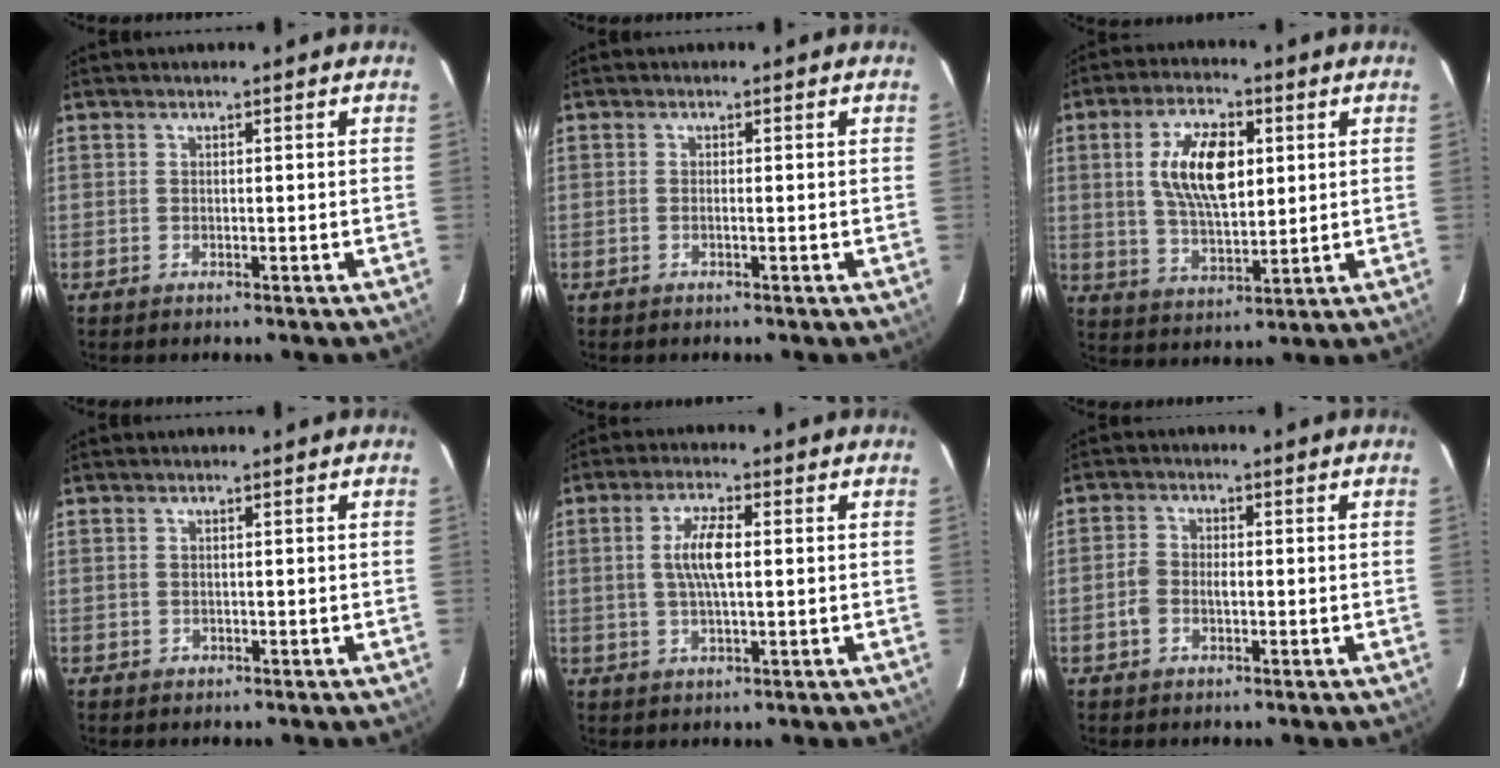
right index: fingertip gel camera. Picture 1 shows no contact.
{"total": 0.5, "force": [-0.2, -0.1, 0.4], "torque": [-0.008, 0.001, -0.006]}
{"total": 12.0, "force": [2.7, 5.5, 10.3], "torque": [-0.193, 0.009, 0.055]}
{"total": 0.6, "force": [-0.1, 0.6, 0.0], "torque": [0.003, 0.001, 0.001]}
{"total": 6.2, "force": [0.7, 1.8, 5.9], "torque": [-0.114, 0.006, 0.015]}
{"total": 3.3, "force": [-1.1, 2.4, 2.0], "torque": [-0.043, 0.006, -0.018]}